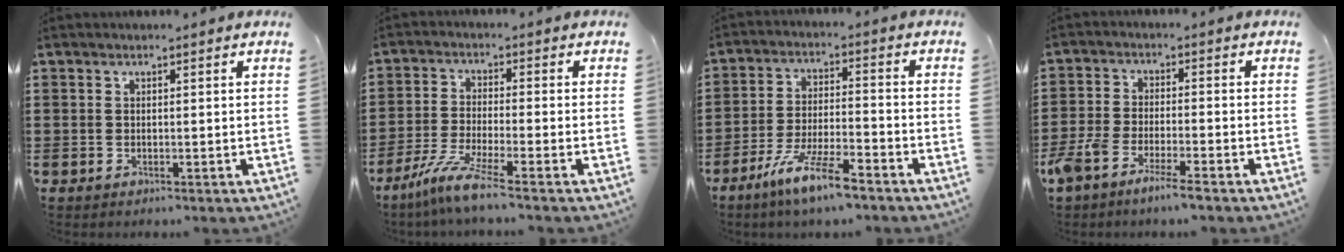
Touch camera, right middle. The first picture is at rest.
{"total": 6.3, "force": [-4.8, -0.1, 4.2], "torque": [-0.093, -0.021, -0.094]}
{"total": 8.2, "force": [-6.1, 0.9, 5.4], "torque": [-0.116, -0.006, -0.118]}
{"total": 4.8, "force": [-4.0, 0.5, 2.7], "torque": [-0.080, -0.012, -0.083]}